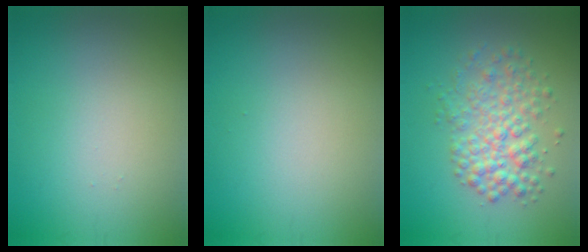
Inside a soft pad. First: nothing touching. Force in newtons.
{"total": 0.0}
{"total": 4.4, "press": 4.4, "slide": 0.1}